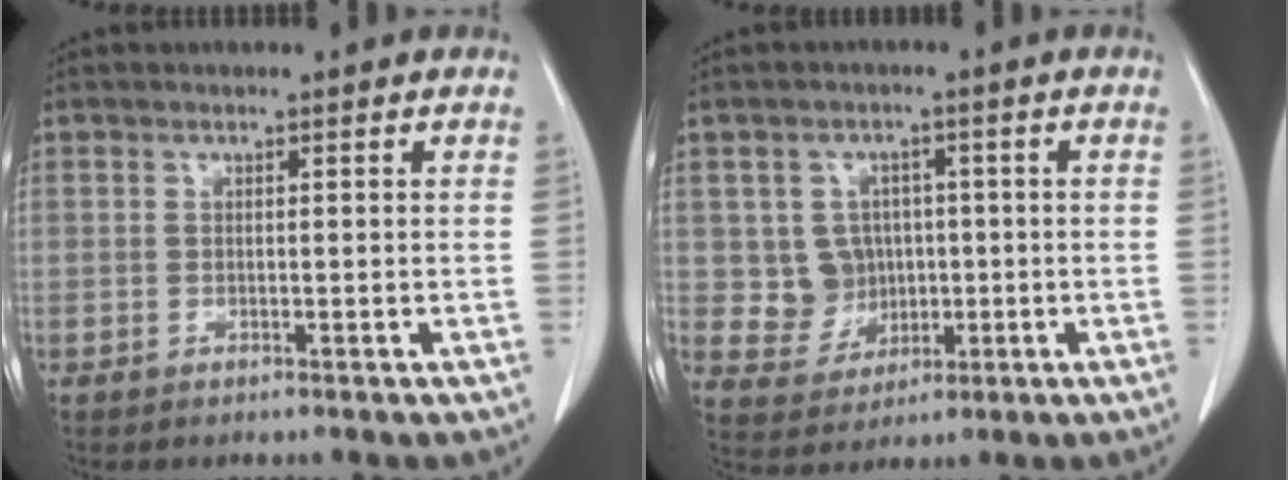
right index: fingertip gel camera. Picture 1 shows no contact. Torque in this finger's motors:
{"motor_torque": [0.00, 0.07, 0.05, 0.00]}